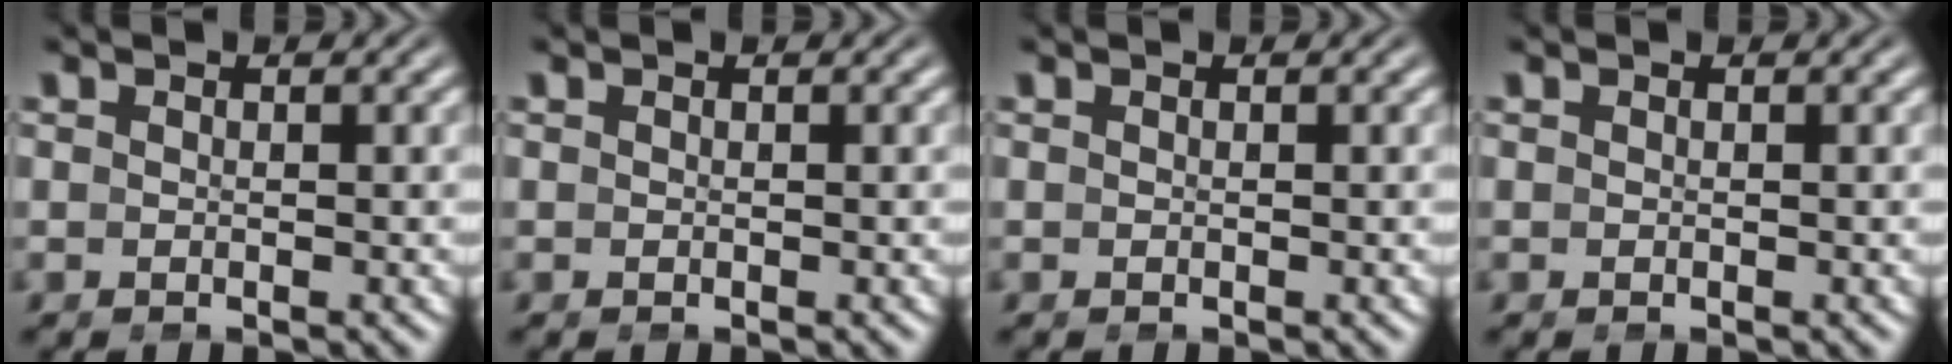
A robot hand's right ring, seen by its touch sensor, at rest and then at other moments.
{"total": 0.0}
{"total": 0.0}
{"total": 0.0}